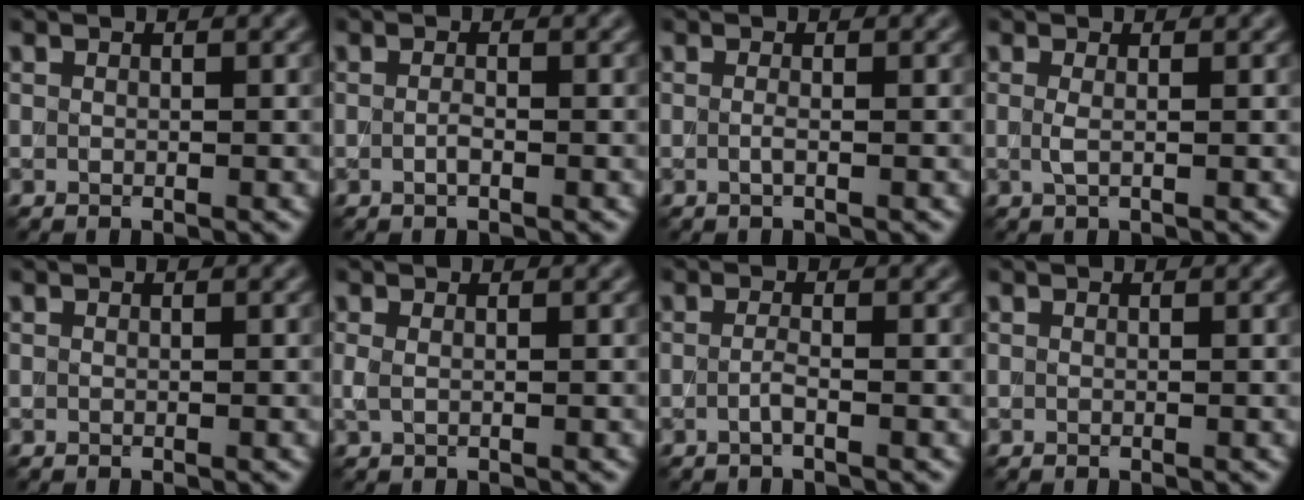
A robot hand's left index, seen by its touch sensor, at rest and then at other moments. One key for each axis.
{"total": 0.8, "fx": -0.3, "fy": 0.2, "fz": 0.7, "tx": -0.016, "ty": 0.000, "tz": -0.006}
{"total": 0.8, "fx": -0.1, "fy": 0.2, "fz": 0.8, "tx": -0.016, "ty": -0.004, "tz": -0.005}
{"total": 1.0, "fx": 0.1, "fy": 0.3, "fz": 1.0, "tx": -0.022, "ty": -0.002, "tz": 0.000}
{"total": 0.0}
{"total": 0.8, "fx": 0.1, "fy": 0.3, "fz": 0.7, "tx": -0.019, "ty": 0.000, "tz": 0.002}
{"total": 1.1, "fx": -0.4, "fy": 0.2, "fz": 1.0, "tx": -0.021, "ty": -0.001, "tz": -0.011}
{"total": 0.0}